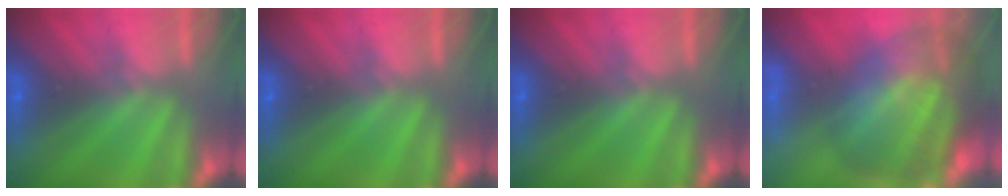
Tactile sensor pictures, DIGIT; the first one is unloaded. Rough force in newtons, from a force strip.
{"total": 0.0}
{"total": 0.0}
{"total": 9.8}